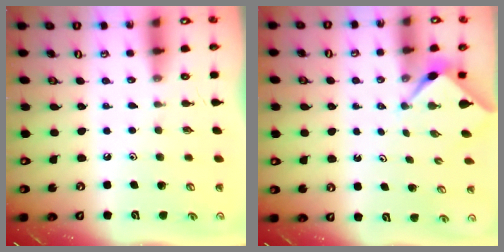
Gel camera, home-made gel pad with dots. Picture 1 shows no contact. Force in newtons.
{"total": 2.4, "press": 2.4, "slide": 0.3}